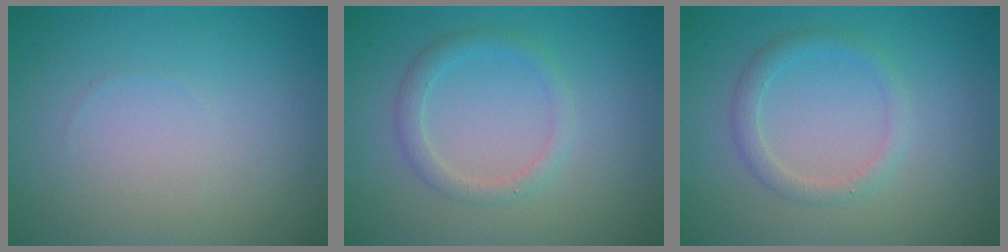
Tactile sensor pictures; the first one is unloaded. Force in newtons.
{"total": 1.9, "press": 1.9, "slide": 0.1}
{"total": 1.9, "press": 1.9, "slide": 0.1}